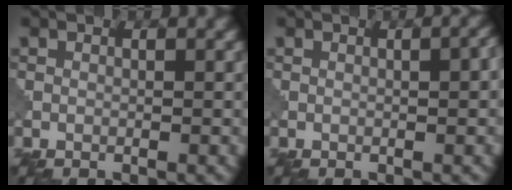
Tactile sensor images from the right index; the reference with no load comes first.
{"total": 2.5, "force": [0.2, 0.6, 2.4], "torque": [-0.026, 0.005, 0.004]}